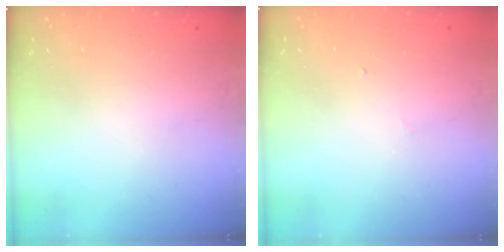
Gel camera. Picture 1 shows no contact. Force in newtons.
{"total": 3.0, "press": 3.0, "slide": 0.4}